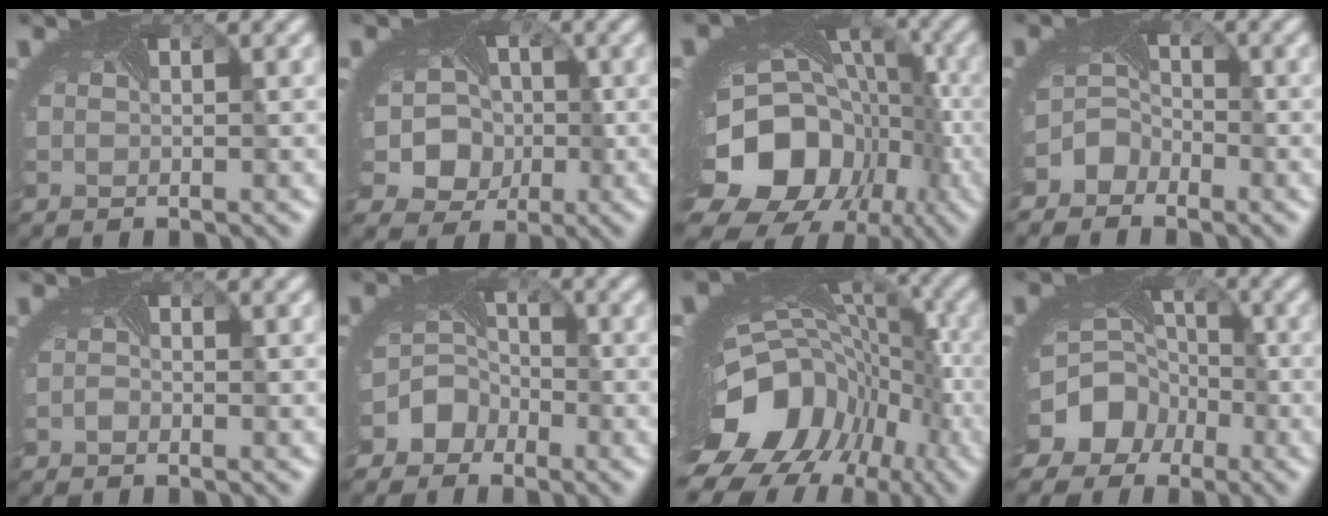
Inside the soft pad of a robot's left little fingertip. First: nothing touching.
{"total": 11.2, "force": [-1.3, 9.7, 5.4], "torque": [-0.095, 0.001, -0.047]}
{"total": 18.0, "force": [-5.6, 13.7, 10.3], "torque": [-0.198, -0.028, -0.077]}
{"total": 3.3, "force": [-2.5, 2.2, 0.4], "torque": [0.015, 0.005, -0.047]}
{"total": 0.6, "force": [-0.6, -0.1, -0.1], "torque": [-0.004, -0.002, -0.010]}
{"total": 5.5, "force": [-3.2, 4.3, 0.9], "torque": [0.004, -0.002, -0.058]}
{"total": 17.2, "force": [-7.0, 12.1, 10.1], "torque": [-0.200, -0.030, -0.084]}
{"total": 11.4, "force": [-5.4, 9.4, 3.6], "torque": [-0.079, -0.033, -0.091]}